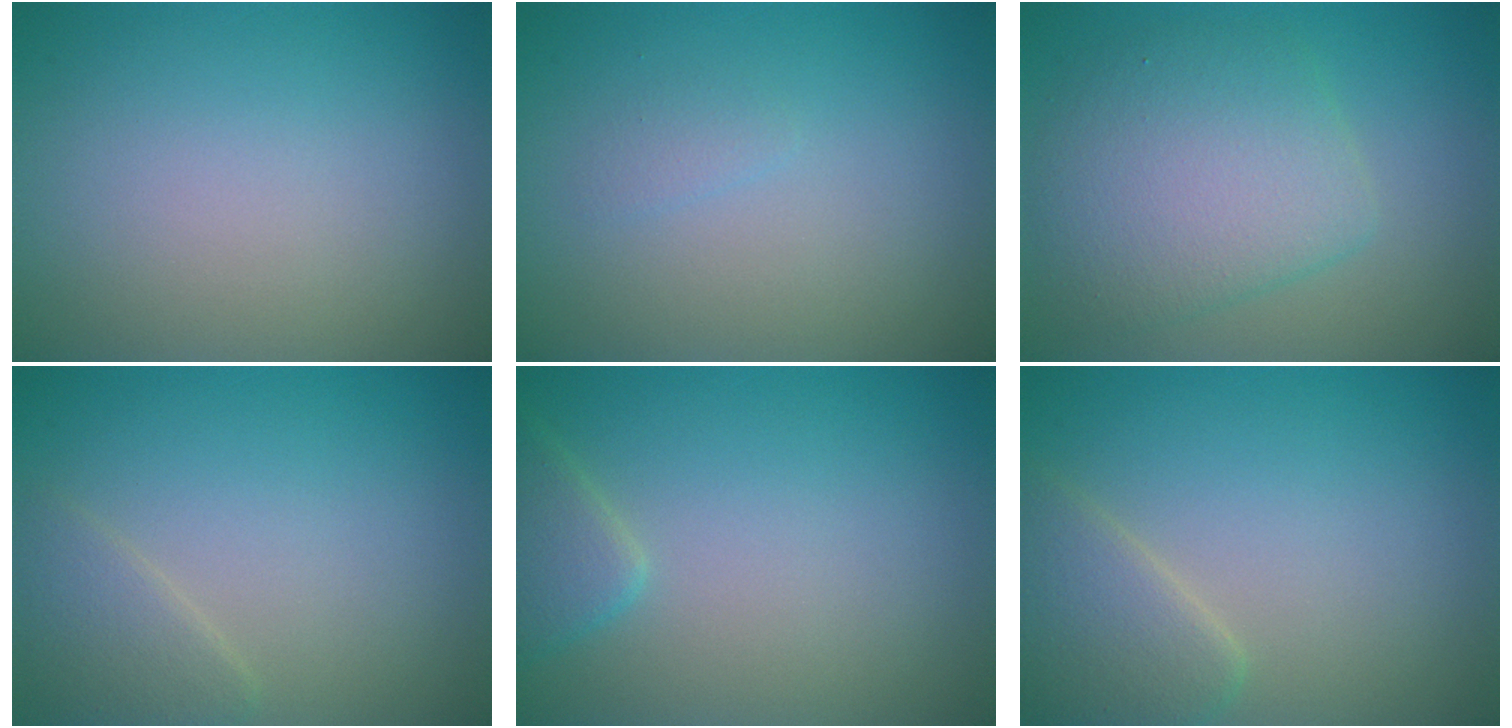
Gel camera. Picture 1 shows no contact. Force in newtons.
{"total": 0.8, "press": 0.8, "slide": 0.0}
{"total": 5.8, "press": 5.8, "slide": 0.2}
{"total": 2.1, "press": 2.1, "slide": 0.1}
{"total": 2.4, "press": 2.3, "slide": 0.1}
{"total": 3.5, "press": 3.5, "slide": 0.3}